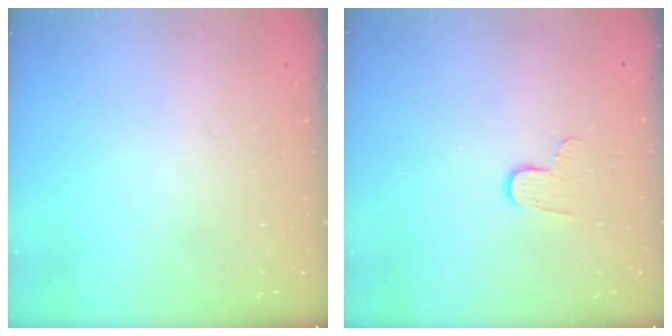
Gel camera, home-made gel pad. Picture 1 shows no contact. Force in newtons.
{"total": 7.1, "press": 7.1, "slide": 0.7}